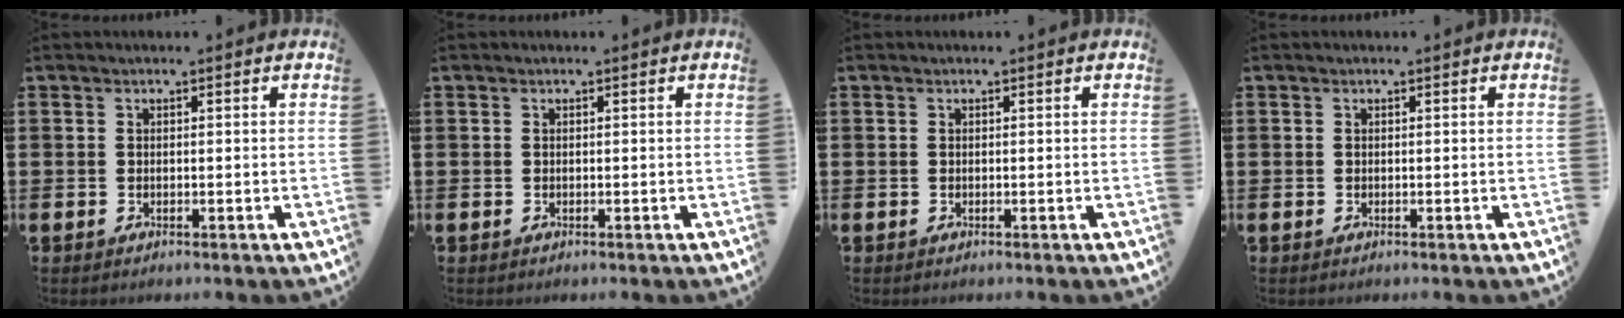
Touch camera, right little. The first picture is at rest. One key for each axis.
{"total": 0.0}
{"total": 0.0}
{"total": 0.0}